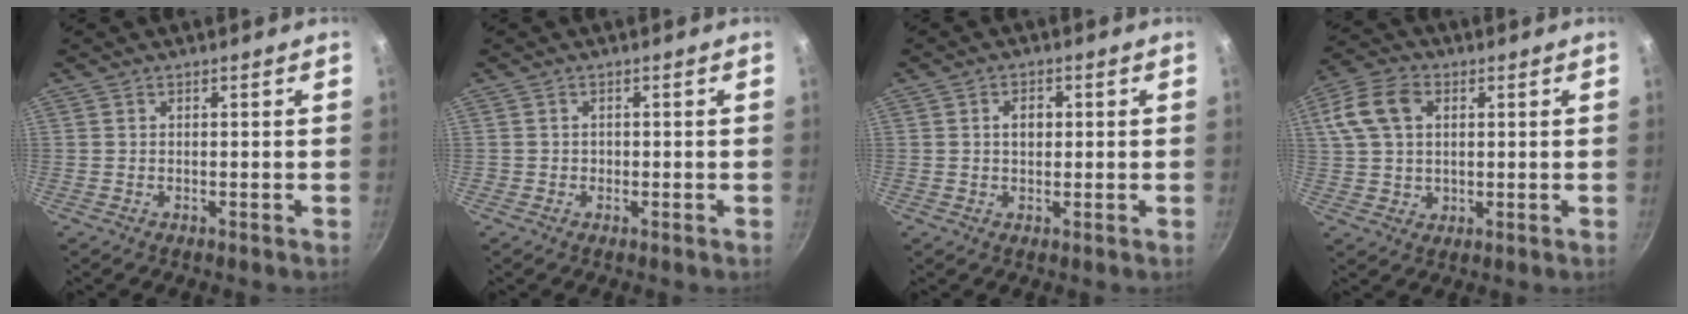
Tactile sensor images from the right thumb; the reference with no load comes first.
{"total": 0.8, "force": [-0.2, 0.8, 0.1], "torque": [0.002, 0.003, -0.003]}
{"total": 3.1, "force": [0.4, 2.2, 2.2], "torque": [-0.022, 0.006, 0.006]}
{"total": 10.6, "force": [2.8, 7.6, 6.8], "torque": [-0.123, 0.007, 0.046]}